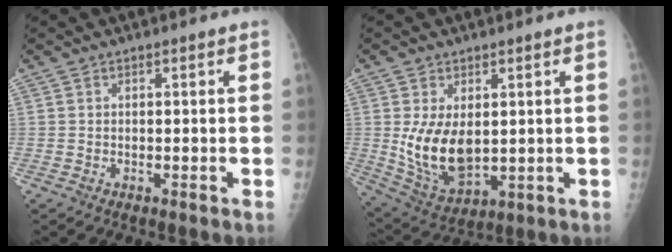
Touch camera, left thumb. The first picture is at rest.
{"total": 11.0, "force": [0.9, 6.0, 9.1], "torque": [-0.154, -0.019, 0.039]}